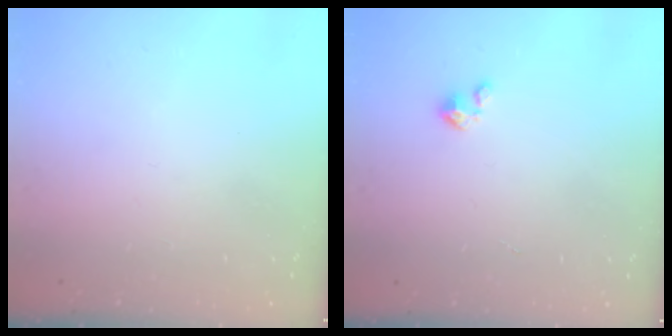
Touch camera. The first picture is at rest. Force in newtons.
{"total": 2.1, "press": 2.1, "slide": 0.3}